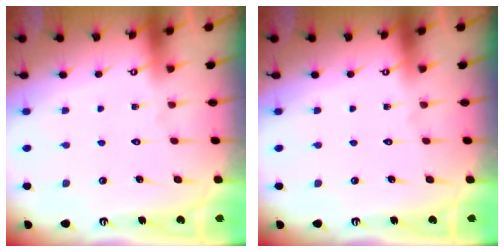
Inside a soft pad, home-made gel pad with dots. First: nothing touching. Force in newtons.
{"total": 0.0}